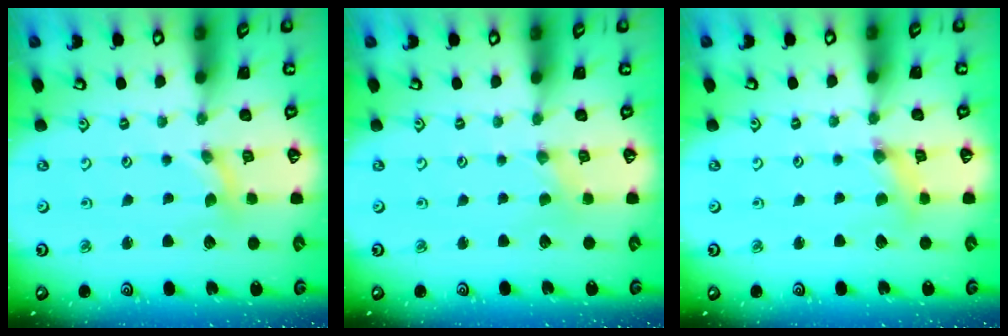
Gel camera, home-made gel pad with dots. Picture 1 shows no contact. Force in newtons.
{"total": 0.0}
{"total": 2.5, "press": 2.4, "slide": 0.3}